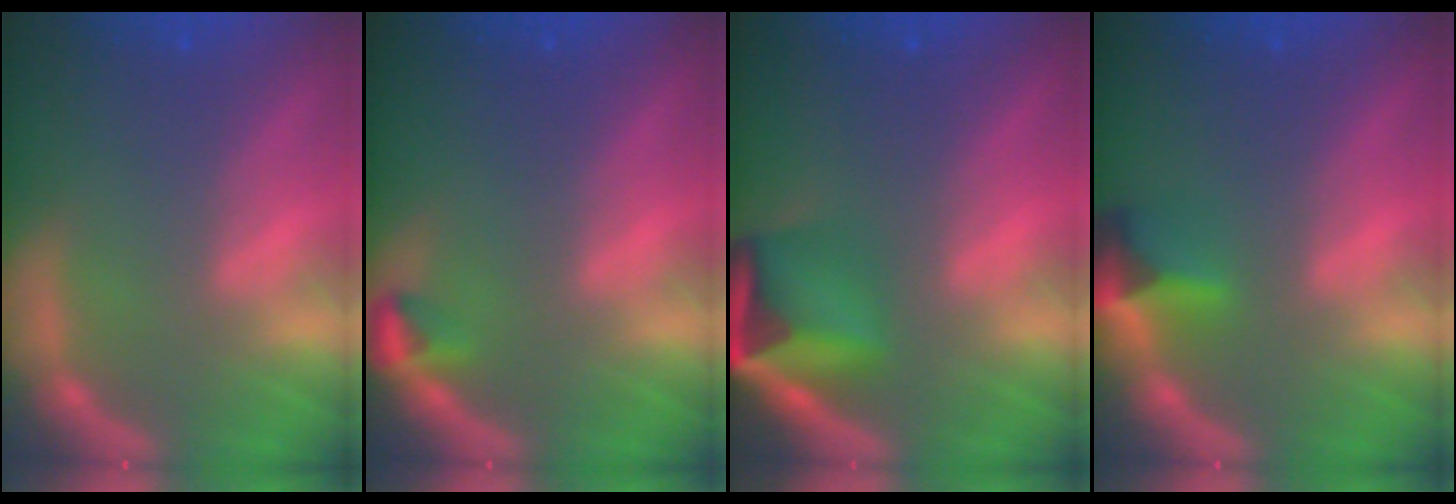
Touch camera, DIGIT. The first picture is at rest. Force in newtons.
{"total": 1.5}
{"total": 7.4}
{"total": 3.4}